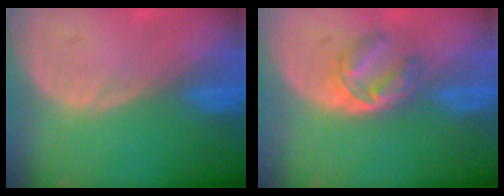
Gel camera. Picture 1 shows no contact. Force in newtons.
{"total": 5.1, "press": 4.7, "slide": 1.9}